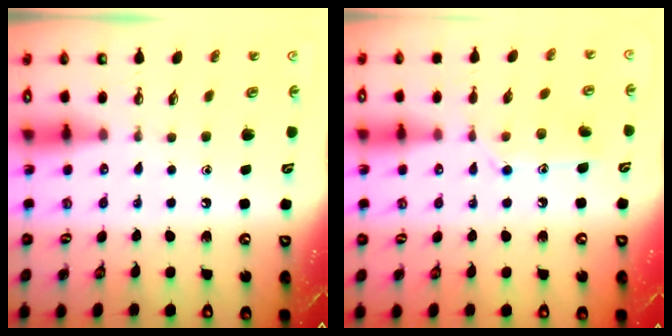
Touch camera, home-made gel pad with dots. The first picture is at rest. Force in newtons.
{"total": 10.4, "press": 10.4, "slide": 0.2}